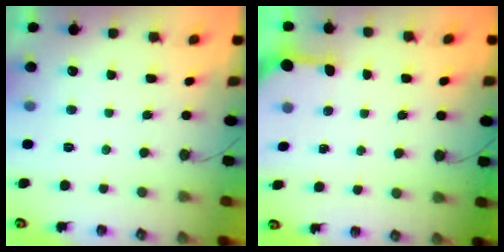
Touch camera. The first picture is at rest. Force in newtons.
{"total": 3.1, "press": 3.1, "slide": 0.4}